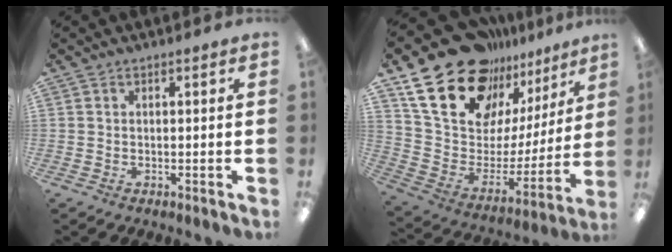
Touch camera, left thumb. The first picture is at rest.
{"total": 24.7, "force": [17.8, 13.4, 10.8], "torque": [-0.190, -0.121, 0.335]}